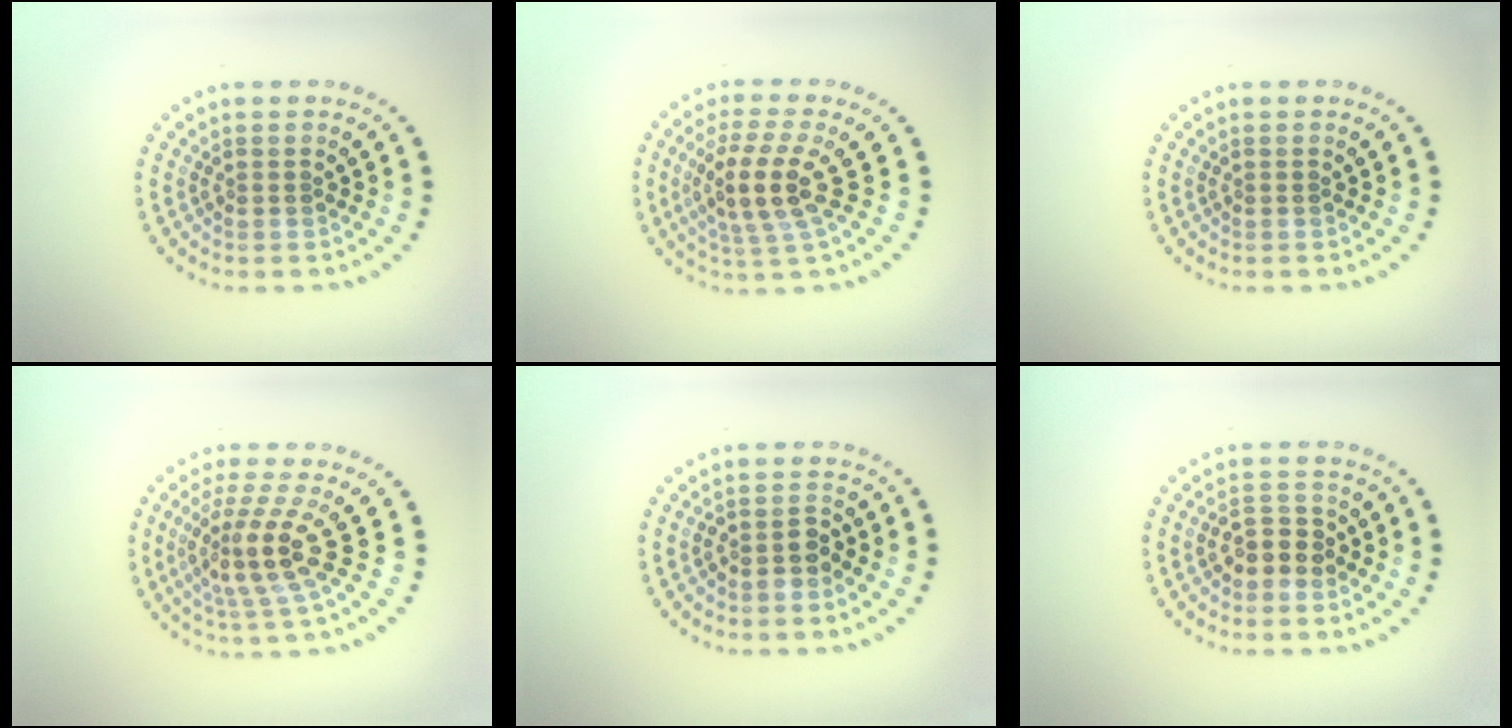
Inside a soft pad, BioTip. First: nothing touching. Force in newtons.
{"total": 4.2, "press": 3.7, "slide": 2.1}
{"total": 0.0}
{"total": 4.2, "press": 3.1, "slide": 2.9}
{"total": 1.8, "press": 1.6, "slide": 1.0}
{"total": 2.5, "press": 2.4, "slide": 0.7}